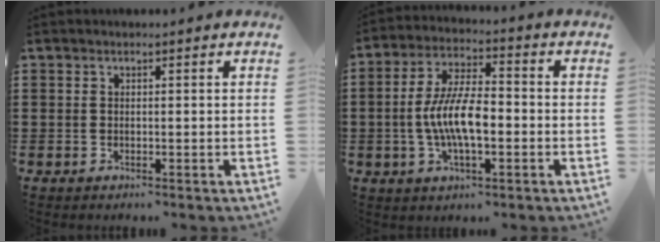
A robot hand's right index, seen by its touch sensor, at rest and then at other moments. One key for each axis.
{"total": 9.2, "fx": -1.5, "fy": 3.4, "fz": 8.4, "tx": -0.184, "ty": -0.003, "tz": -0.034}